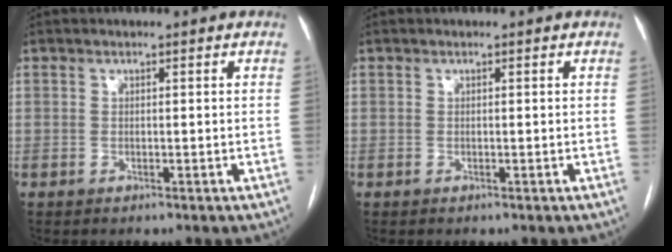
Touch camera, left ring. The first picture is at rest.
{"total": 0.0}